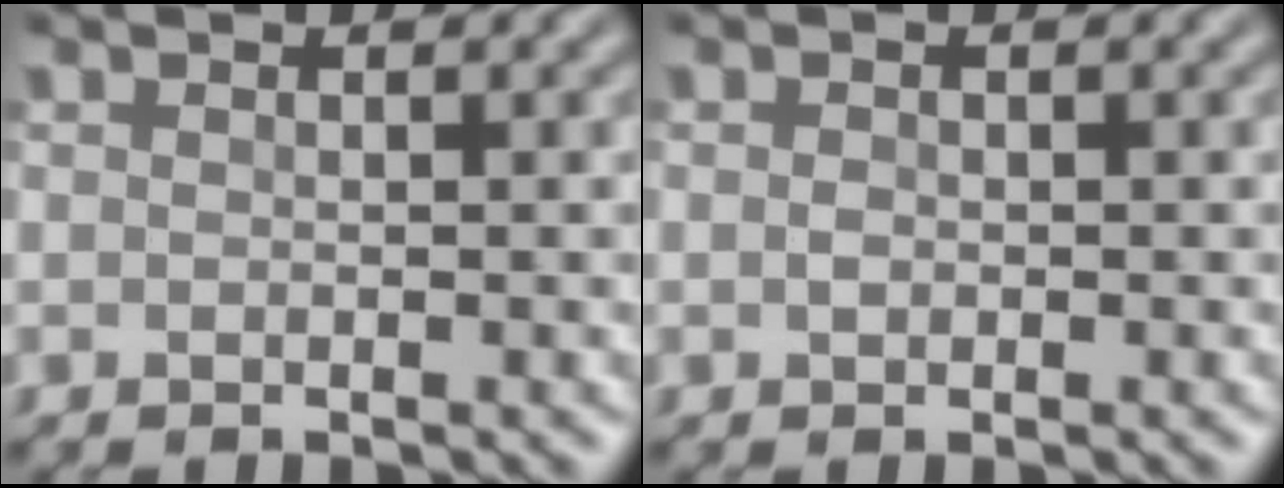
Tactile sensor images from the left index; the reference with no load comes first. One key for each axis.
{"total": 0.5, "fx": 0.0, "fy": 0.4, "fz": 0.3, "tx": -0.008, "ty": 0.005, "tz": -0.001}